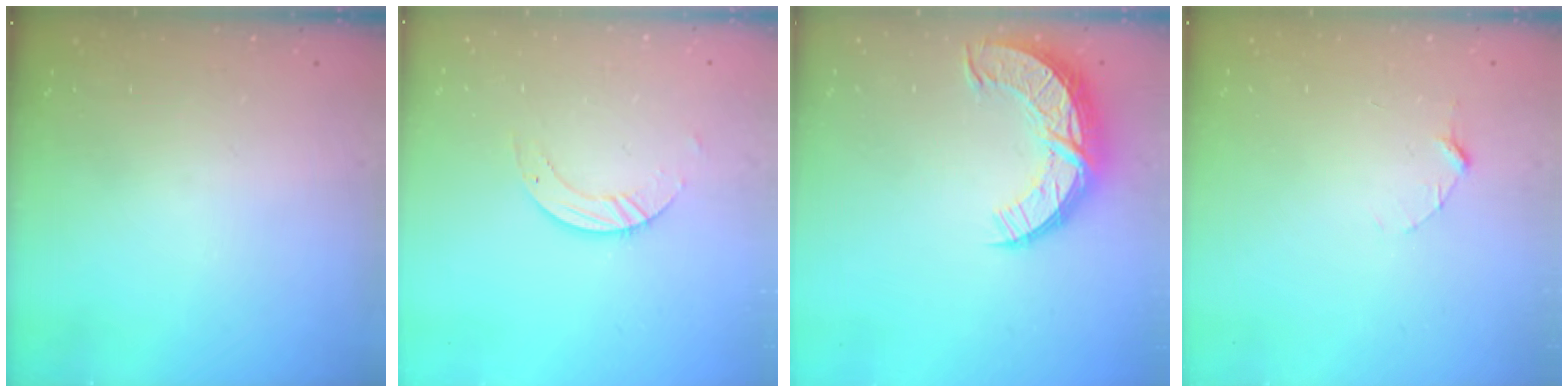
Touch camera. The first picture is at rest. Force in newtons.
{"total": 3.9, "press": 3.9, "slide": 0.1}
{"total": 12.8, "press": 12.7, "slide": 0.9}
{"total": 2.9, "press": 2.9, "slide": 0.3}